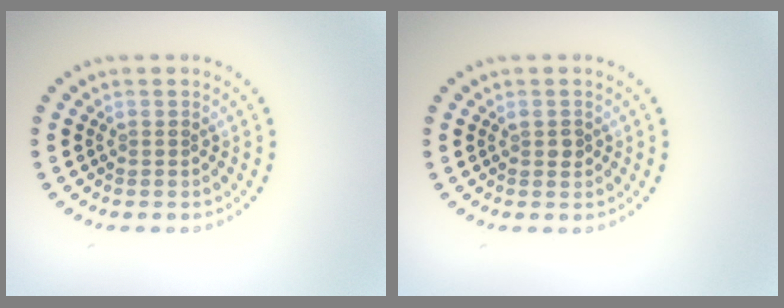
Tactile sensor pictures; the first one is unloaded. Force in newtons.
{"total": 1.0, "press": 1.0, "slide": 0.2}